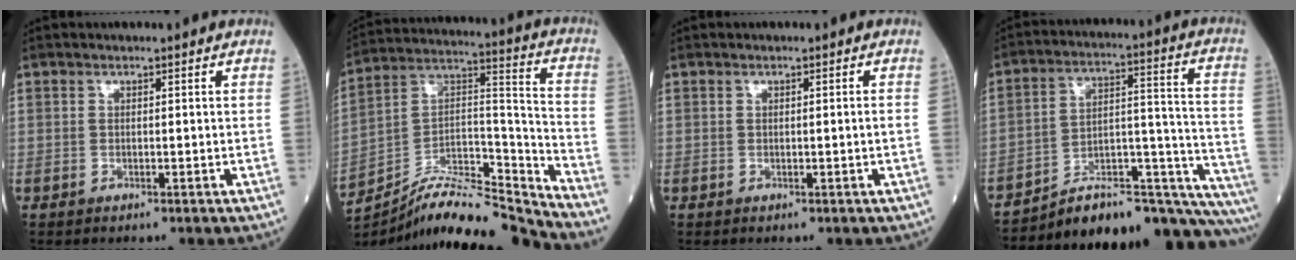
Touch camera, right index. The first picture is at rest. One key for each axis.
{"total": 16.5, "fx": -15.9, "fy": 0.4, "fz": 4.4, "tx": -0.062, "ty": 0.056, "tz": -0.279}
{"total": 0.7, "fx": -0.1, "fy": -0.2, "fz": 0.7, "tx": -0.012, "ty": -0.002, "tz": 0.001}
{"total": 23.0, "fx": -21.2, "fy": 2.4, "fz": 8.7, "tx": -0.064, "ty": 0.050, "tz": -0.301}